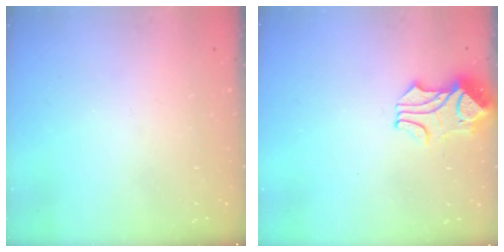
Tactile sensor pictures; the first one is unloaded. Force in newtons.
{"total": 1.8, "press": 1.3, "slide": 1.1}